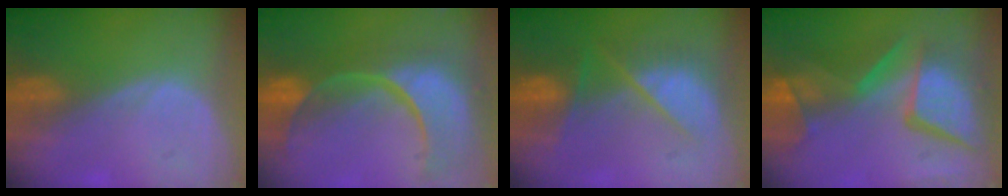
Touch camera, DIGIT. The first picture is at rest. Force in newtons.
{"total": 14.3, "press": 11.4, "slide": 8.7}
{"total": 7.2, "press": 7.2, "slide": 0.2}
{"total": 13.3, "press": 11.0, "slide": 7.6}